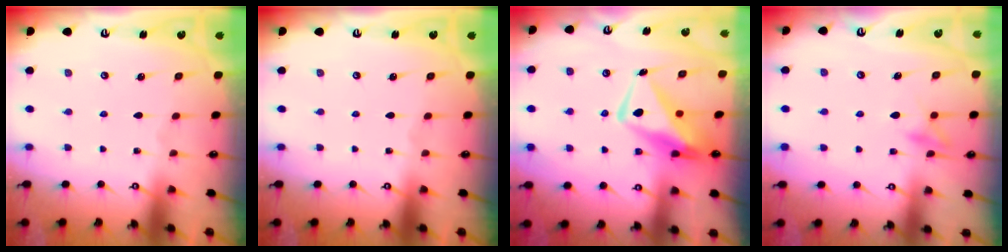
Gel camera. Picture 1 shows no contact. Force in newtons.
{"total": 0.0}
{"total": 10.8, "press": 10.8, "slide": 1.2}
{"total": 12.1, "press": 12.1, "slide": 1.2}